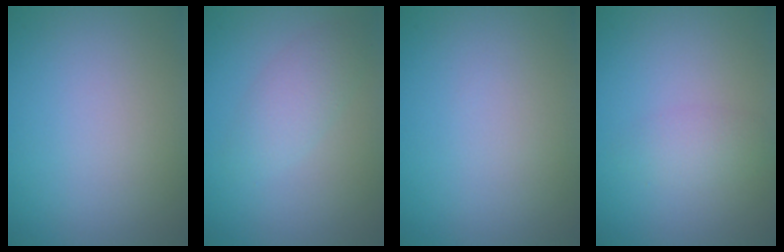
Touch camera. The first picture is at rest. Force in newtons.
{"total": 2.5, "press": 2.5, "slide": 0.0}
{"total": 0.0}
{"total": 1.8, "press": 1.8, "slide": 0.1}